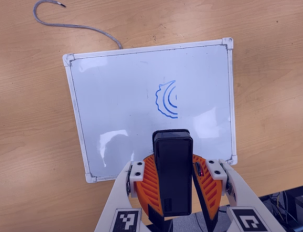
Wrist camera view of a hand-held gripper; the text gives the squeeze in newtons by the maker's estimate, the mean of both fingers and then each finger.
{"total": 10.4, "left": 10.0, "right": 10.8}